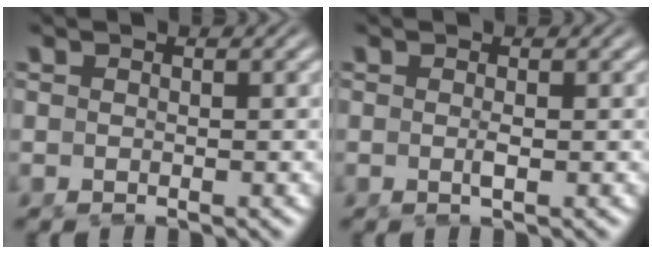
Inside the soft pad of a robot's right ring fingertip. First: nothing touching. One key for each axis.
{"total": 0.9, "fx": -0.3, "fy": -0.5, "fz": 0.7, "tx": -0.011, "ty": -0.005, "tz": -0.002}